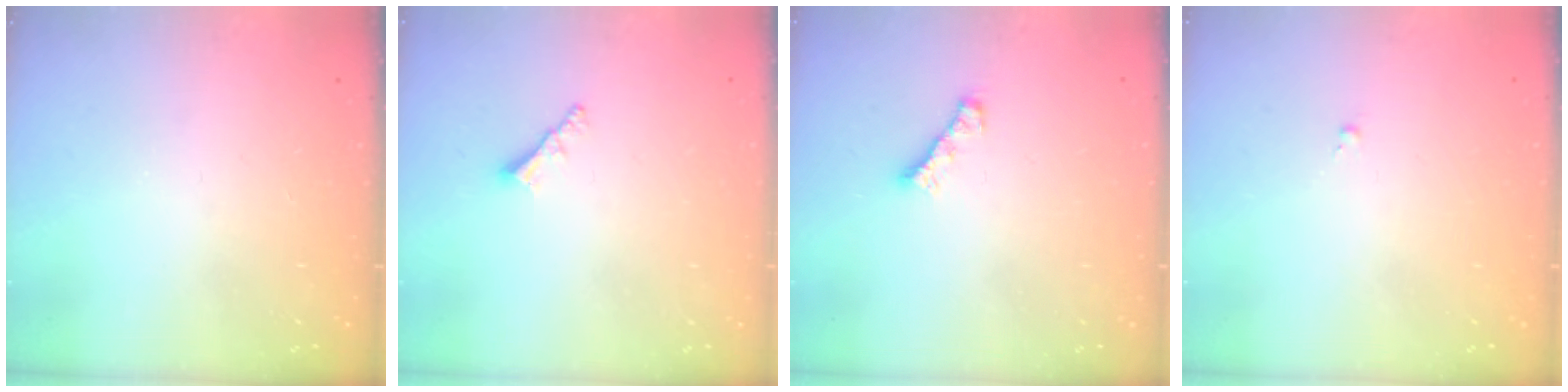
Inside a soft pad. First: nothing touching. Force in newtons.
{"total": 2.1, "press": 2.0, "slide": 0.5}
{"total": 1.9, "press": 1.8, "slide": 0.6}
{"total": 0.0}